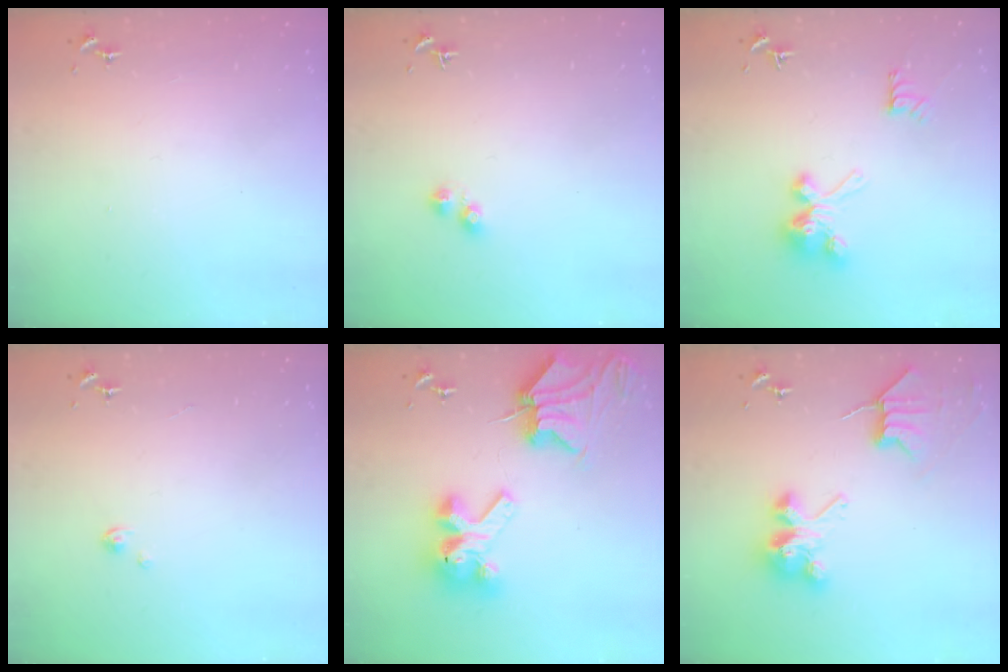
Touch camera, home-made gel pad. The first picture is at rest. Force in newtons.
{"total": 2.5, "press": 2.4, "slide": 0.6}
{"total": 9.9, "press": 9.9, "slide": 0.4}
{"total": 1.0, "press": 1.0, "slide": 0.1}
{"total": 13.8, "press": 13.7, "slide": 1.7}
{"total": 8.7, "press": 8.6, "slide": 1.4}